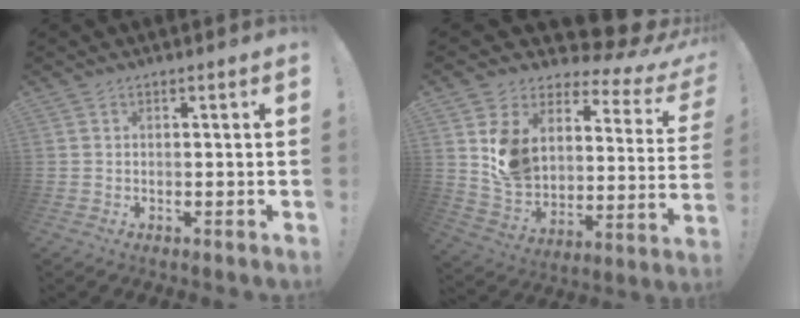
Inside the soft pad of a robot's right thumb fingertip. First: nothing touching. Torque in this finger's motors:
{"motor_torque": [1.69, 2.22, 1.49, 1.24, 0.03]}